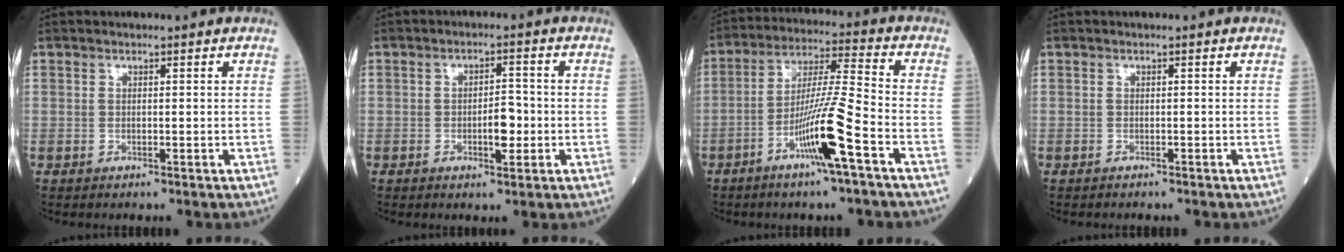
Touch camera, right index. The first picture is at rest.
{"total": 4.0, "force": [-1.0, 1.4, 3.6], "torque": [-0.056, 0.003, -0.015]}
{"total": 11.3, "force": [-5.2, -0.8, 10.0], "torque": [-0.193, -0.002, -0.098]}
{"total": 1.0, "force": [-0.9, 0.3, 0.3], "torque": [-0.008, -0.001, -0.013]}